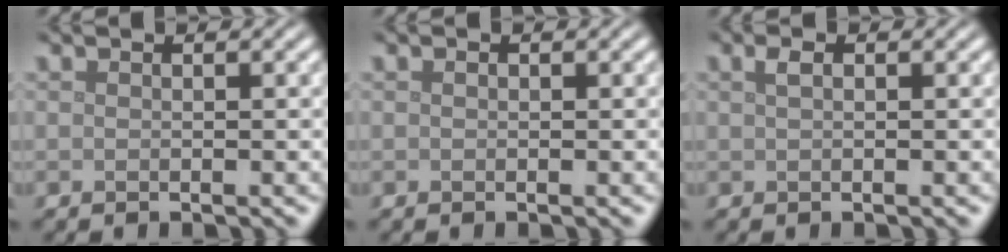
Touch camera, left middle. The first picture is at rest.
{"total": 0.0}
{"total": 1.0, "force": [0.4, 0.4, 0.8], "torque": [-0.017, 0.004, 0.008]}